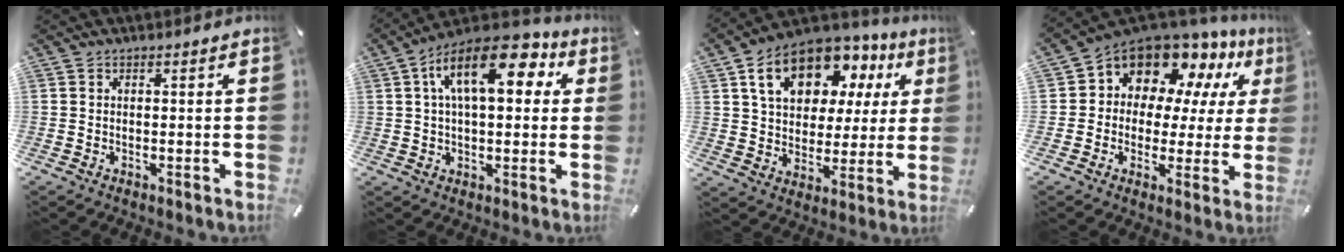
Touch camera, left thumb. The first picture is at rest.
{"total": 16.1, "force": [6.0, 7.8, 12.8], "torque": [-0.212, -0.008, 0.099]}
{"total": 16.2, "force": [8.5, 10.7, 8.7], "torque": [-0.157, -0.030, 0.155]}
{"total": 11.7, "force": [8.9, 7.0, 3.2], "torque": [-0.075, -0.085, 0.165]}